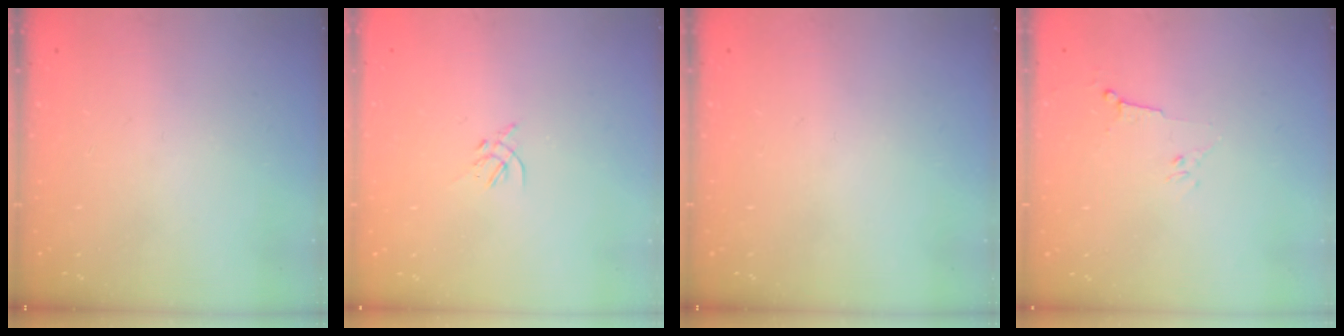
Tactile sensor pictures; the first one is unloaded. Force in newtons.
{"total": 1.4, "press": 1.3, "slide": 0.5}
{"total": 0.0}
{"total": 3.5, "press": 3.4, "slide": 0.8}